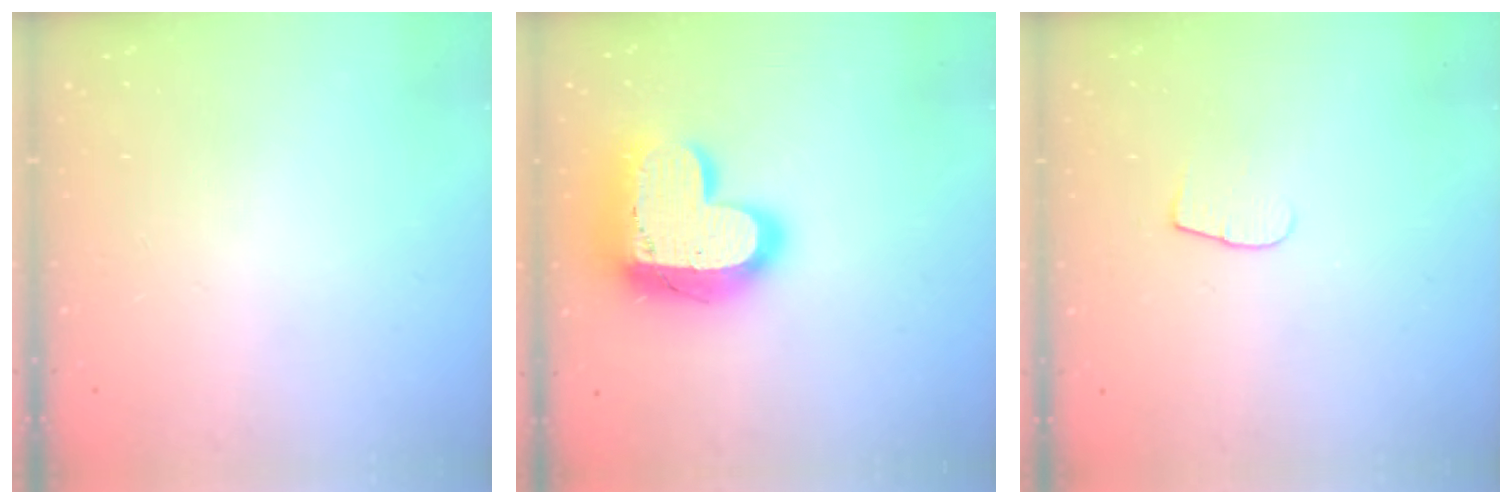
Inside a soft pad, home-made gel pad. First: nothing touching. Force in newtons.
{"total": 20.4, "press": 20.3, "slide": 1.6}
{"total": 5.2, "press": 5.2, "slide": 0.6}